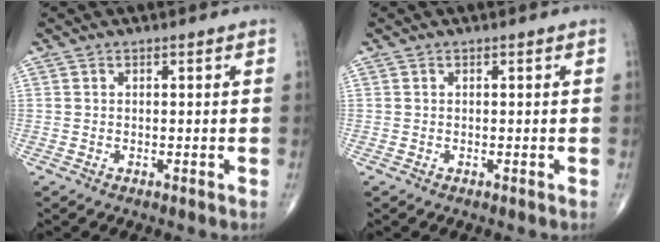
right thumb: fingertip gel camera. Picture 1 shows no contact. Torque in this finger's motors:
{"motor_torque": [-0.01, 0.01, -0.01, 0.00, 0.02]}